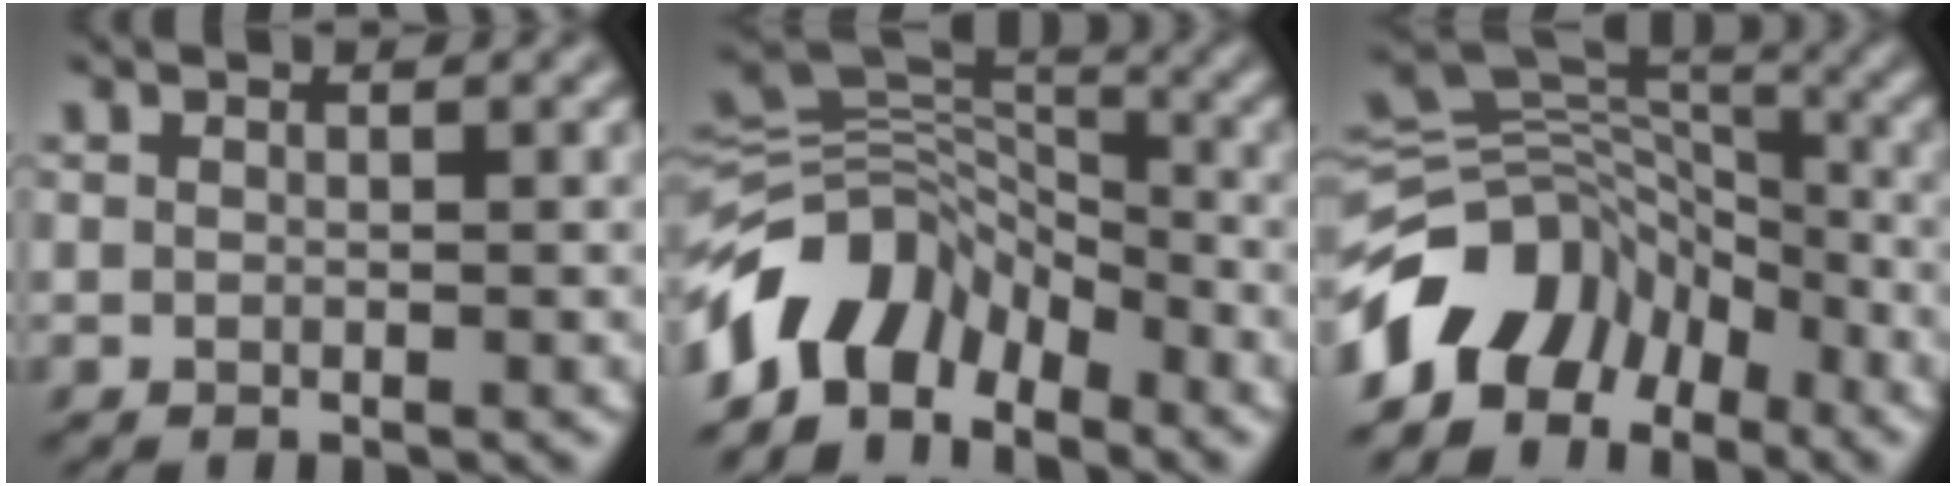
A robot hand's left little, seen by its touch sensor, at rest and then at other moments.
{"total": 8.4, "force": [-5.3, 4.9, 4.4], "torque": [-0.073, 0.010, -0.117]}
{"total": 8.9, "force": [-5.6, 5.7, 4.0], "torque": [-0.062, 0.014, -0.118]}